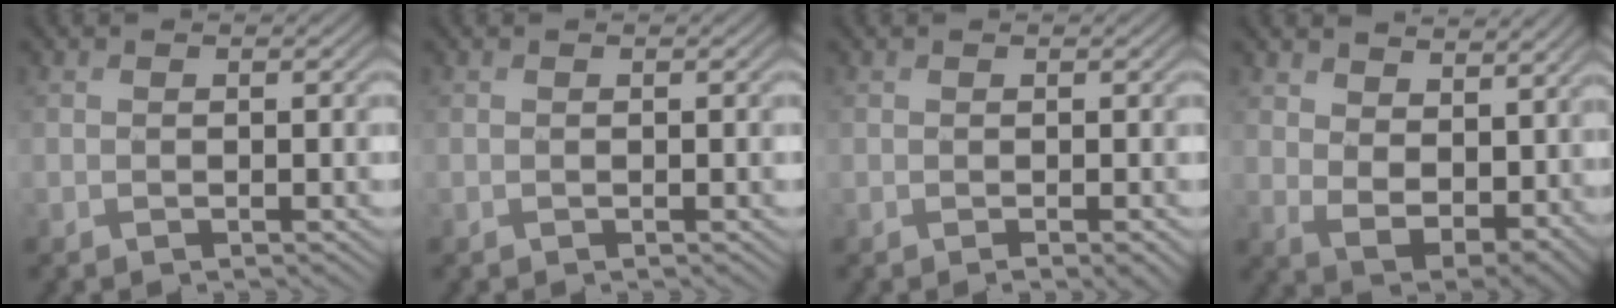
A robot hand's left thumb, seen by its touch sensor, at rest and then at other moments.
{"total": 0.0}
{"total": 1.1, "force": [-0.4, 0.2, 1.0], "torque": [-0.018, -0.005, -0.007]}
{"total": 9.6, "force": [5.2, 5.6, 5.8], "torque": [-0.134, -0.018, 0.107]}